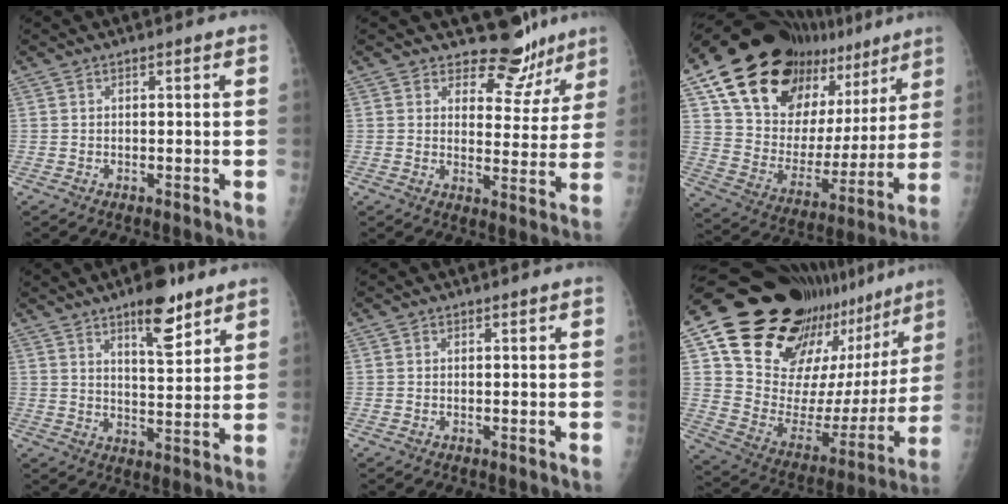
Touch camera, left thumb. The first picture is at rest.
{"total": 9.2, "force": [7.9, 4.6, 1.0], "torque": [0.026, -0.068, 0.096]}
{"total": 28.4, "force": [18.3, 15.4, 15.4], "torque": [-0.212, -0.046, 0.294]}
{"total": 9.6, "force": [6.2, 3.2, 6.5], "torque": [-0.081, -0.039, 0.095]}
{"total": 0.0}
{"total": 31.2, "force": [20.6, 15.2, 17.8], "torque": [-0.253, -0.073, 0.317]}